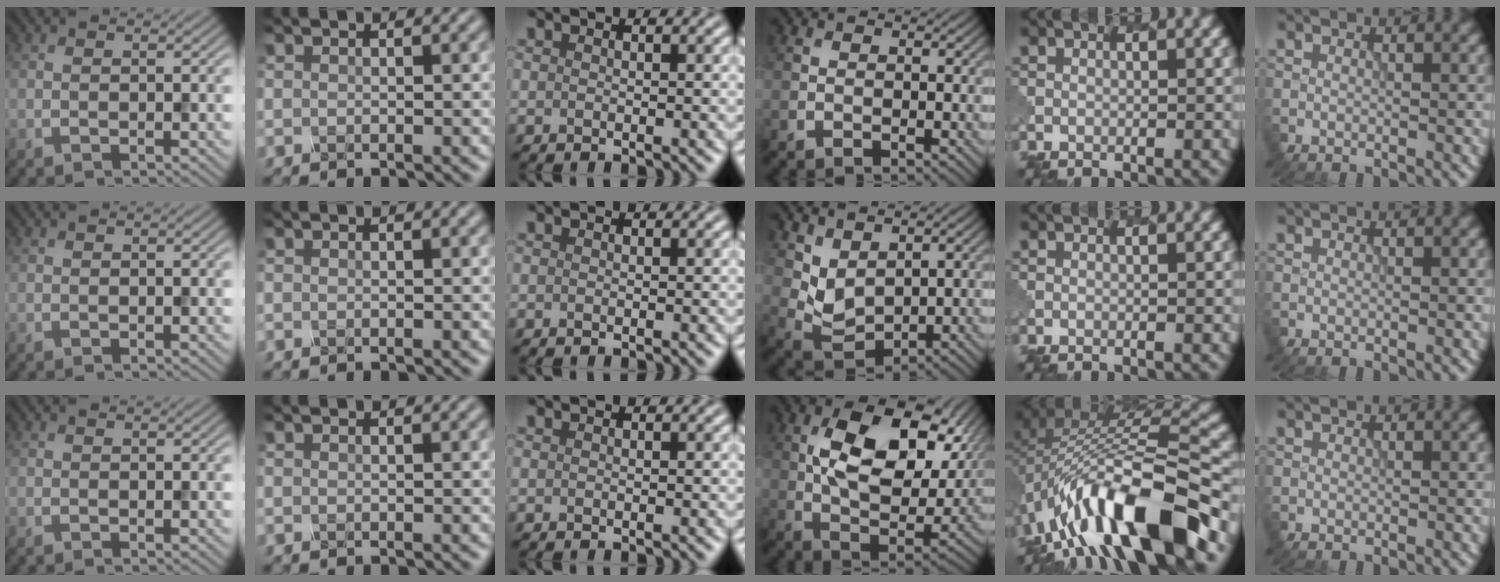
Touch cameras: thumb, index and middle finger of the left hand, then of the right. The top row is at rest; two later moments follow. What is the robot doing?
{"motion": "unscrew", "object": "spray bottle"}